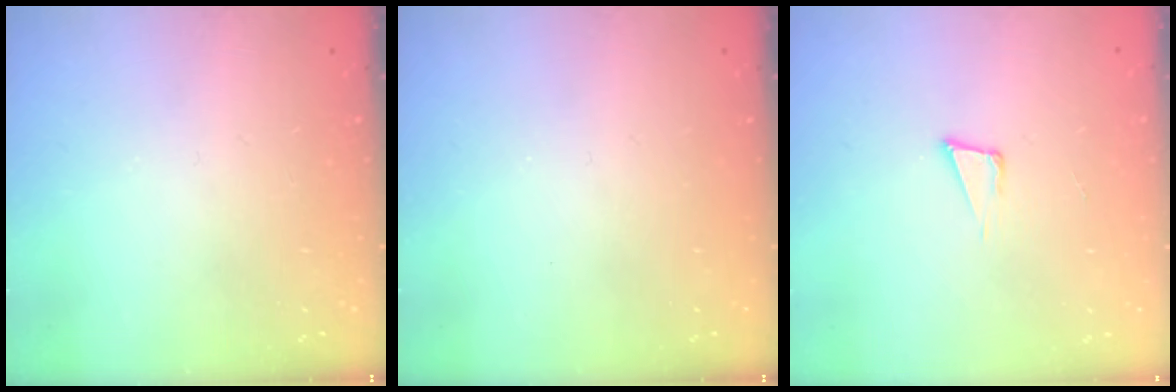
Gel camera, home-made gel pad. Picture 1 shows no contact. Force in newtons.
{"total": 0.0}
{"total": 4.0, "press": 2.6, "slide": 3.0}